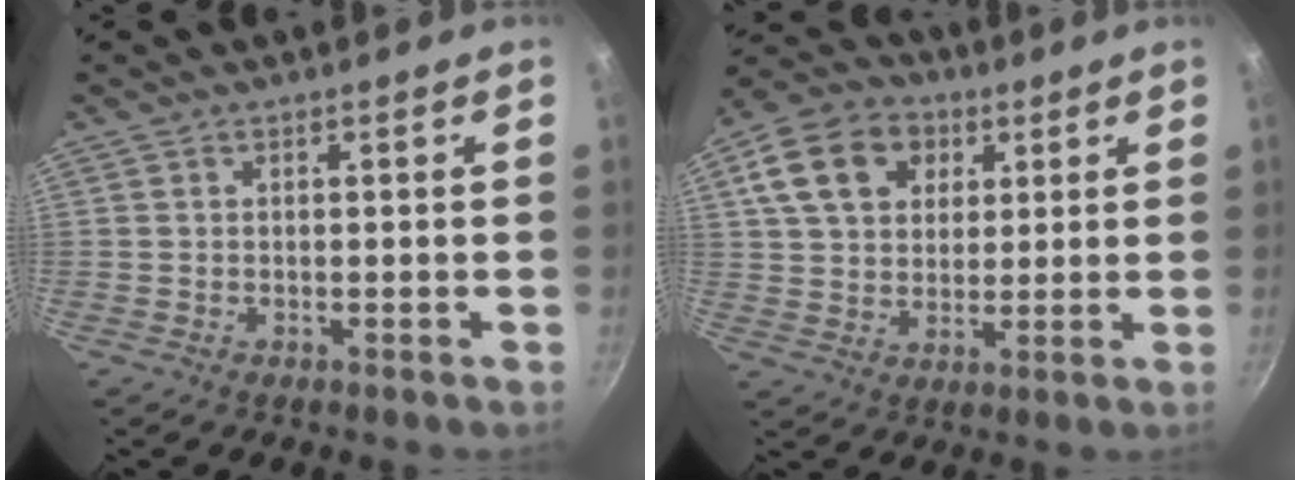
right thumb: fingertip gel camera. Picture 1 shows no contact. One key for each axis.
{"total": 14.2, "fx": 5.4, "fy": 10.7, "fz": 7.7, "tx": -0.117, "ty": 0.001, "tz": 0.083}